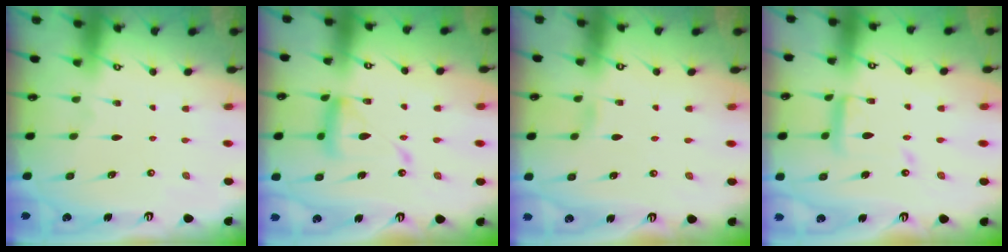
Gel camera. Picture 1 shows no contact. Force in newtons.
{"total": 13.3, "press": 13.3, "slide": 1.1}
{"total": 1.2, "press": 1.2, "slide": 0.1}
{"total": 11.5, "press": 11.5, "slide": 1.0}